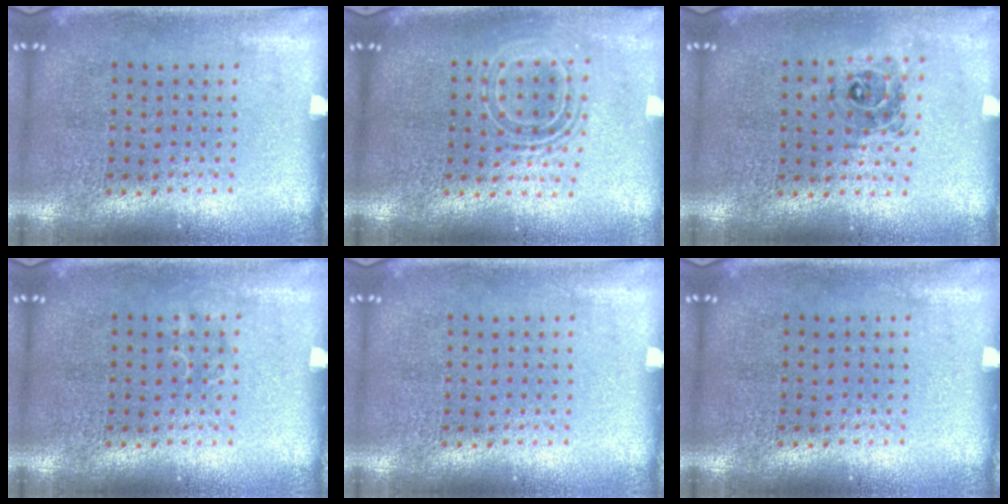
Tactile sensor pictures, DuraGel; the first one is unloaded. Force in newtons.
{"total": 1.7, "press": 1.4, "slide": 1.1}
{"total": 0.8, "press": 0.8, "slide": 0.1}
{"total": 0.7, "press": 0.7, "slide": 0.2}
{"total": 0.0}
{"total": 0.0}